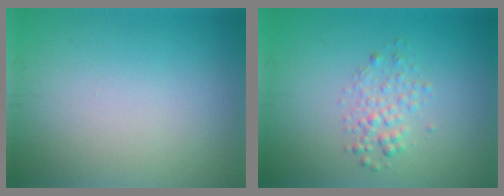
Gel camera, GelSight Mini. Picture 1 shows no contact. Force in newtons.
{"total": 1.9, "press": 1.9, "slide": 0.1}